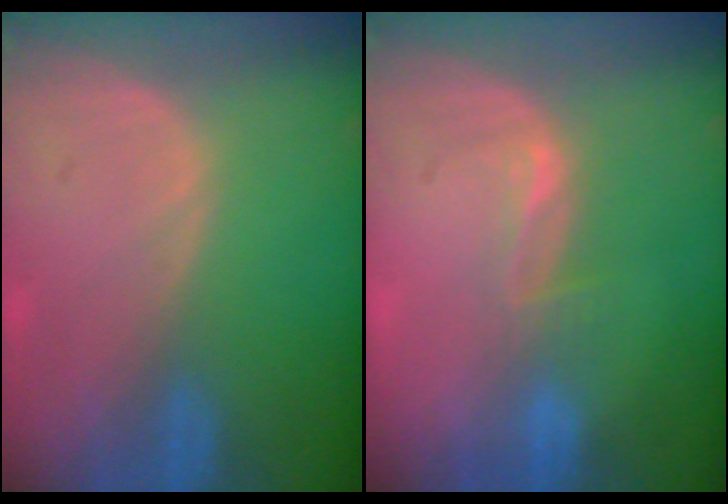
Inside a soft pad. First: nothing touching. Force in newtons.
{"total": 2.6, "press": 2.0, "slide": 1.6}